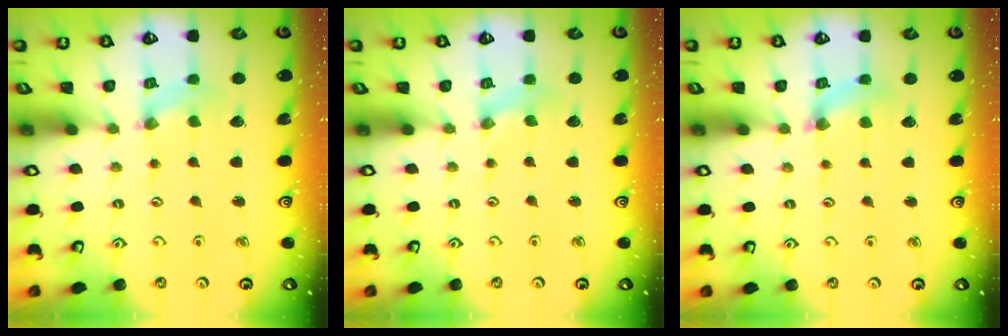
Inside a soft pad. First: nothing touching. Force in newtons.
{"total": 0.0}
{"total": 3.3, "press": 3.3, "slide": 0.3}